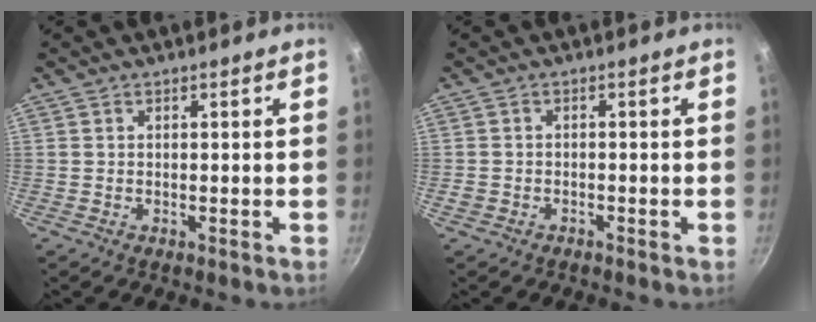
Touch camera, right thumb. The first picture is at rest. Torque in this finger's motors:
{"motor_torque": [-0.11, 0.28, -0.30, -0.01, 0.05]}